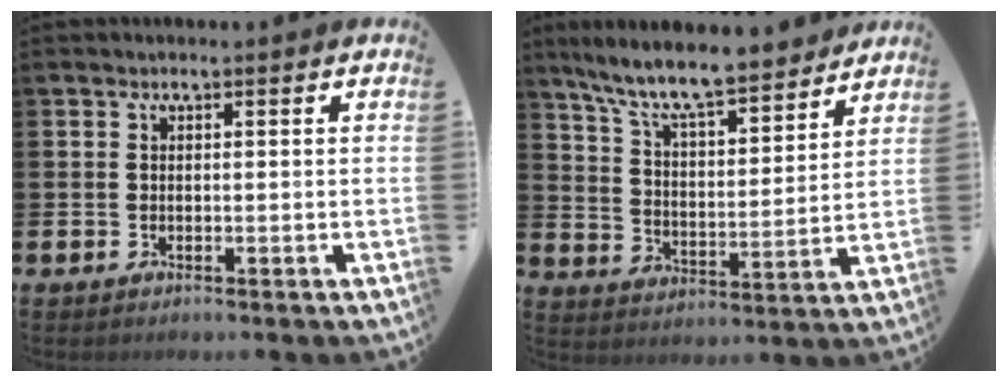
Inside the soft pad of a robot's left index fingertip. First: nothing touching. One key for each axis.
{"total": 10.2, "fx": 9.2, "fy": 1.6, "fz": 3.9, "tx": -0.105, "ty": -0.062, "tz": 0.159}